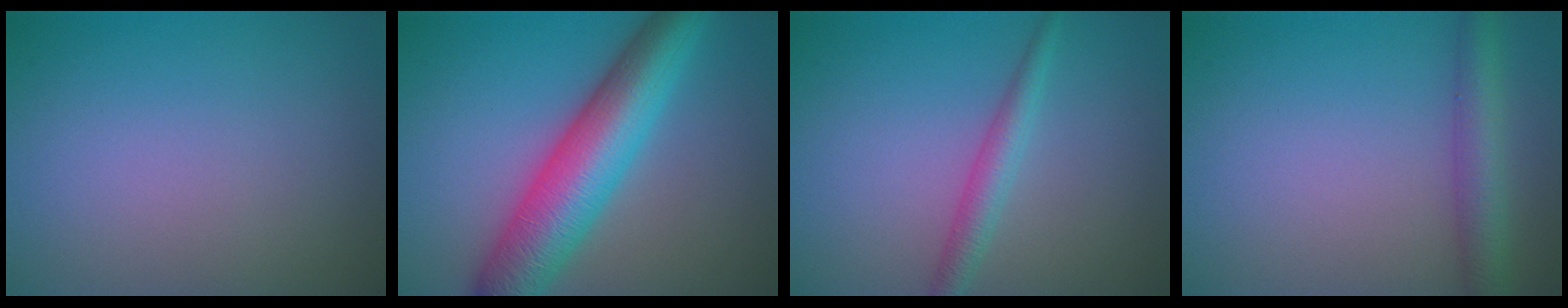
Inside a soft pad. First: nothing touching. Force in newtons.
{"total": 9.0, "press": 9.0, "slide": 0.2}
{"total": 2.3, "press": 2.3, "slide": 0.0}
{"total": 3.5, "press": 3.5, "slide": 0.1}